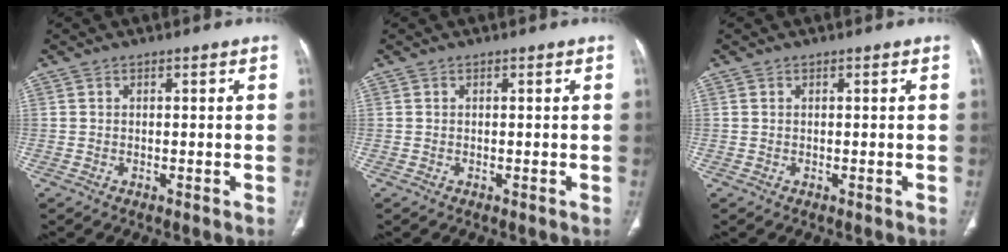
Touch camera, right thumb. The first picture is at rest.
{"total": 0.0}
{"total": 0.0}